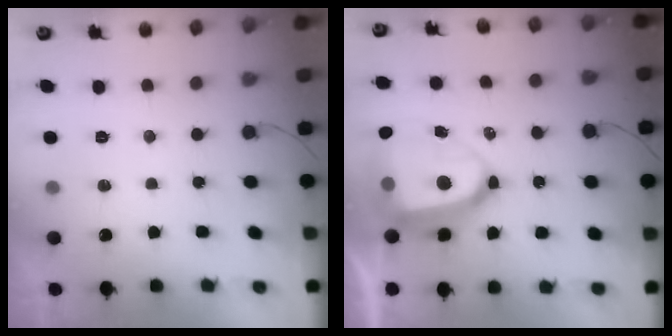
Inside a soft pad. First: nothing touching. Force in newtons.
{"total": 18.7, "press": 18.5, "slide": 2.7}